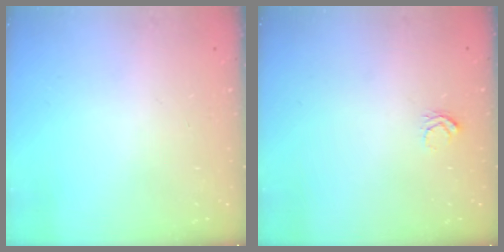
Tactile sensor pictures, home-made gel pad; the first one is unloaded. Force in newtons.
{"total": 3.4, "press": 3.4, "slide": 0.3}